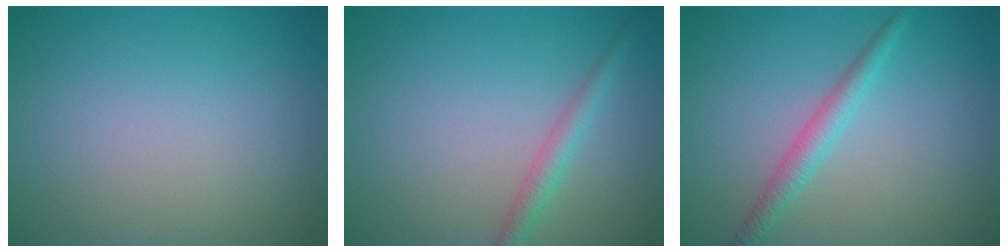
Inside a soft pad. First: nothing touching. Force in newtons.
{"total": 1.9, "press": 1.9, "slide": 0.0}
{"total": 2.3, "press": 2.2, "slide": 0.1}